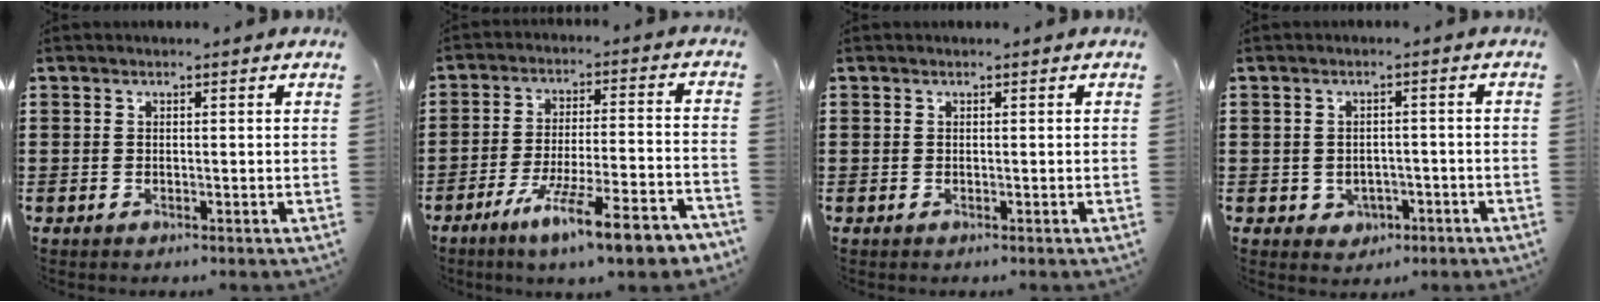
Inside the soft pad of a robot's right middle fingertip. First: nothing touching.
{"total": 11.2, "force": [-8.3, 0.7, 7.5], "torque": [-0.123, 0.011, -0.154]}
{"total": 0.0}
{"total": 1.7, "force": [-0.9, 1.4, 0.5], "torque": [-0.016, 0.001, -0.022]}